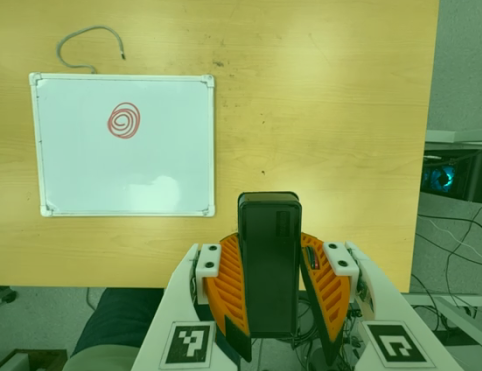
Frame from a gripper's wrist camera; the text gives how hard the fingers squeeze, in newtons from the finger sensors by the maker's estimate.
{"total": 8.9, "left": 7.7, "right": 10.0}